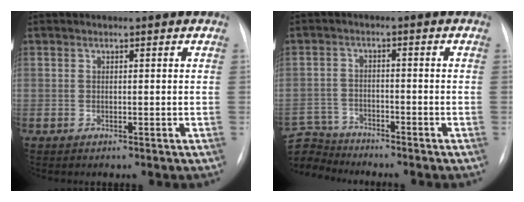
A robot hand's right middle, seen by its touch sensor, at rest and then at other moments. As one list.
[{"total": 8.1, "force": [-7.9, 1.8, 0.0], "torque": [-0.012, 0.005, -0.153]}]